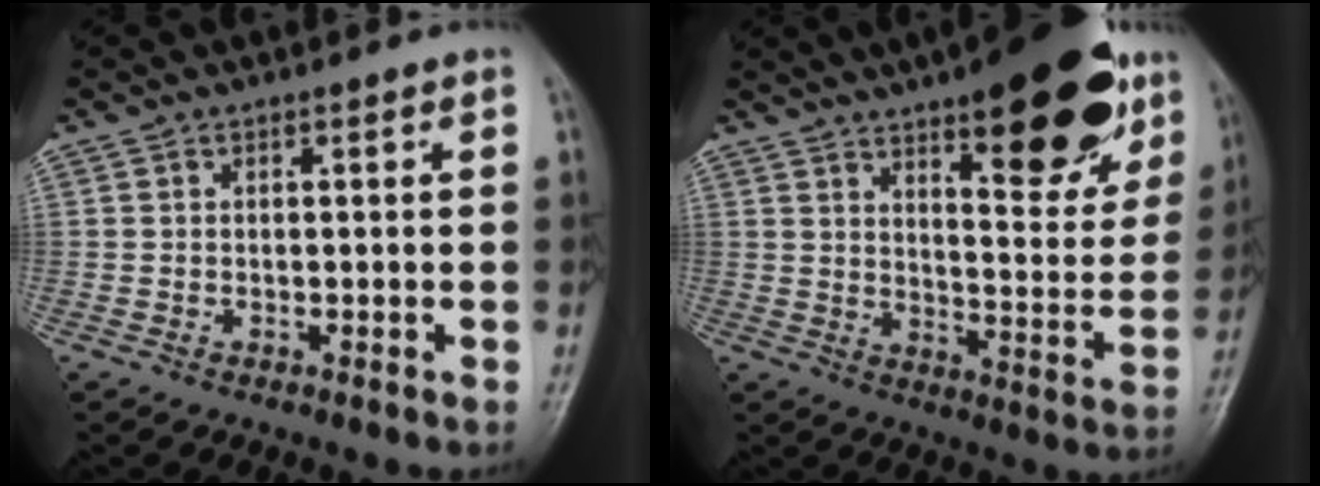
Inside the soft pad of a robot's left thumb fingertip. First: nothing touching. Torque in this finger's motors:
{"motor_torque": [0.87, 0.21, 1.50, -1.27, 0.16]}